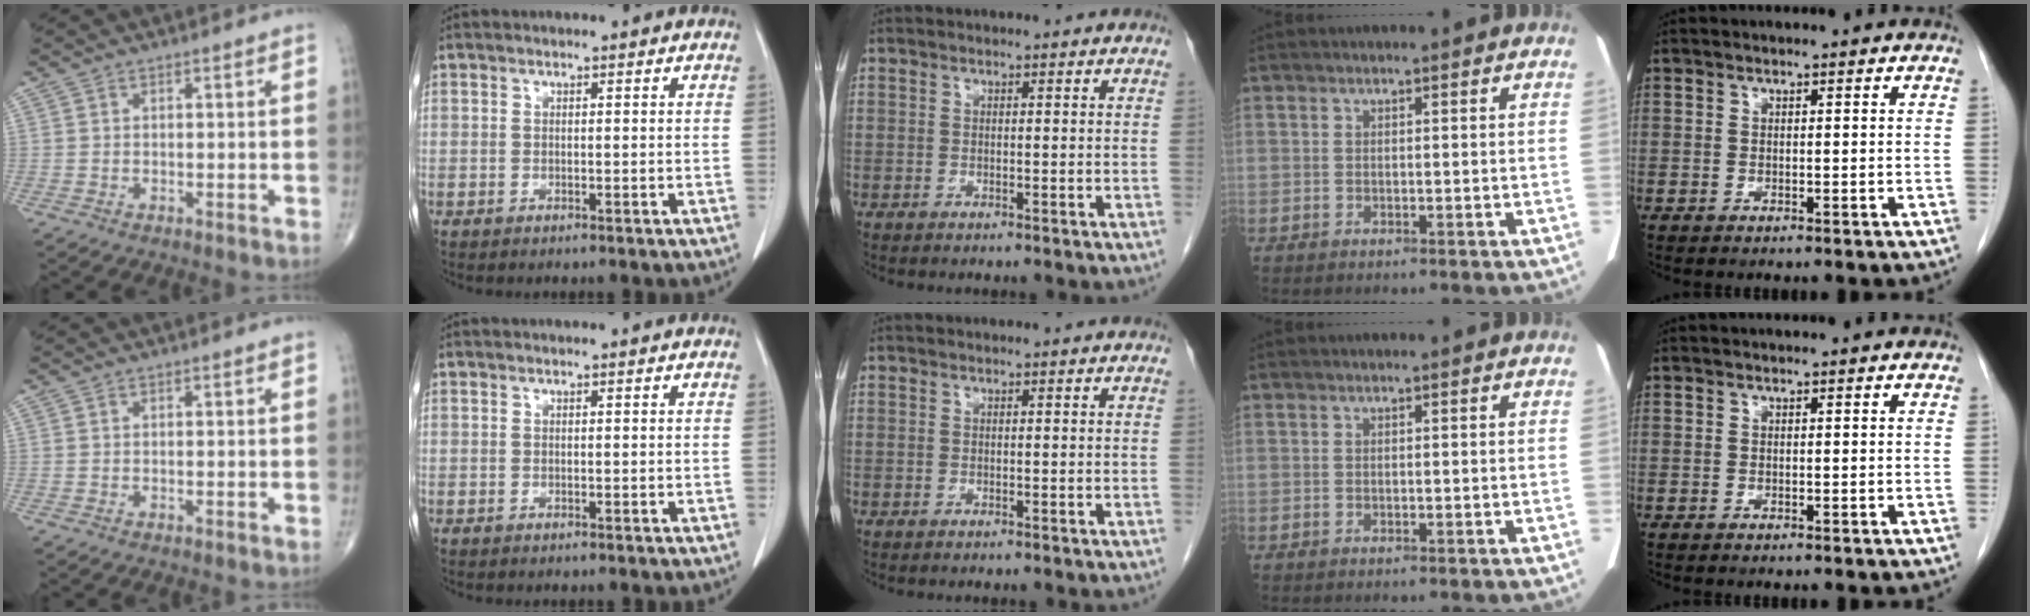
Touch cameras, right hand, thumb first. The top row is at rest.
{}